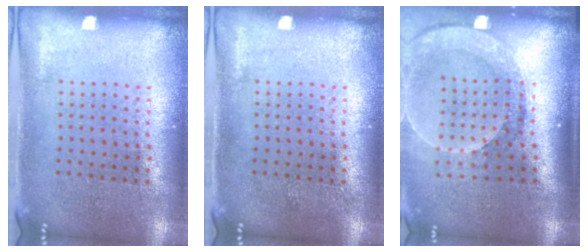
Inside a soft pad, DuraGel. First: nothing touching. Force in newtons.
{"total": 0.0}
{"total": 2.6, "press": 2.0, "slide": 1.7}